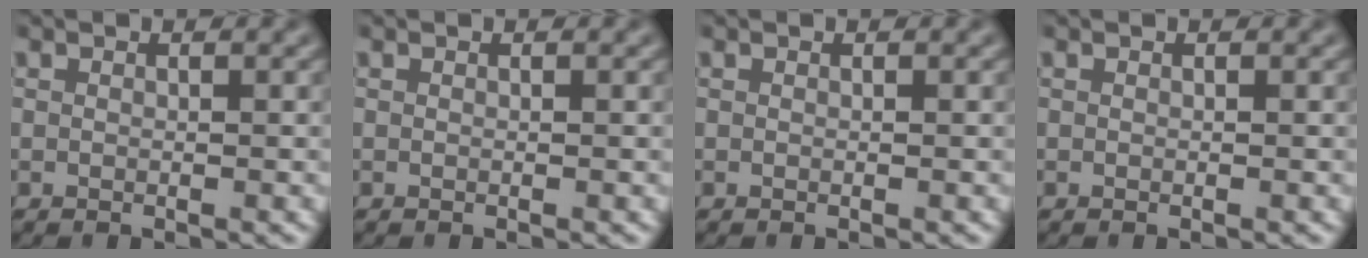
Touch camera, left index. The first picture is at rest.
{"total": 0.0}
{"total": 0.0}
{"total": 0.0}